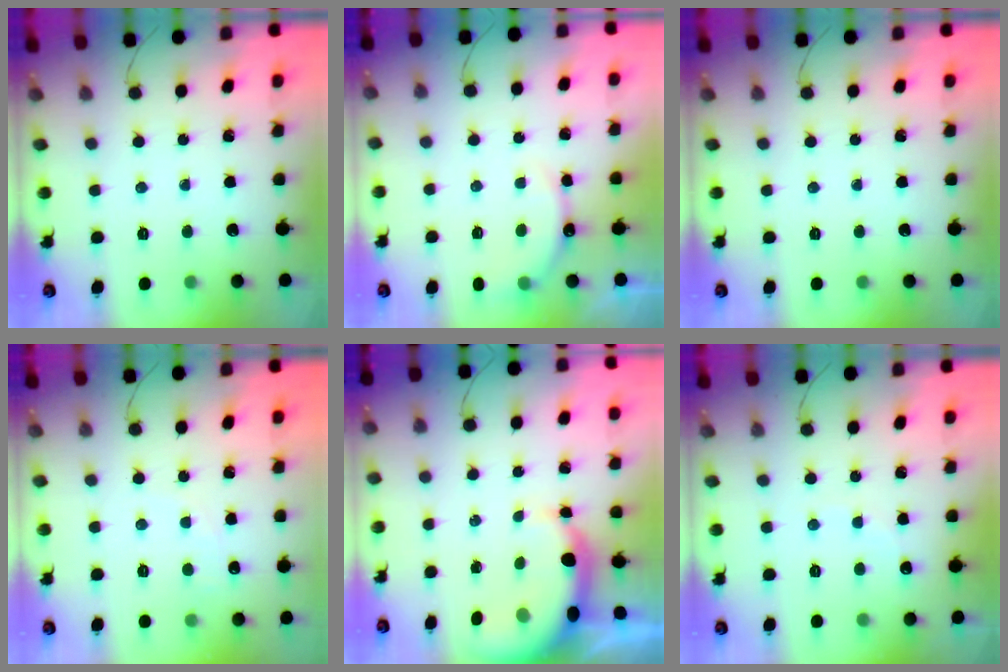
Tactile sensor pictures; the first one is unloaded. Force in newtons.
{"total": 6.4, "press": 6.4, "slide": 0.5}
{"total": 0.0}
{"total": 3.6, "press": 3.4, "slide": 1.2}
{"total": 5.8, "press": 5.7, "slide": 1.3}
{"total": 5.8, "press": 5.7, "slide": 1.0}